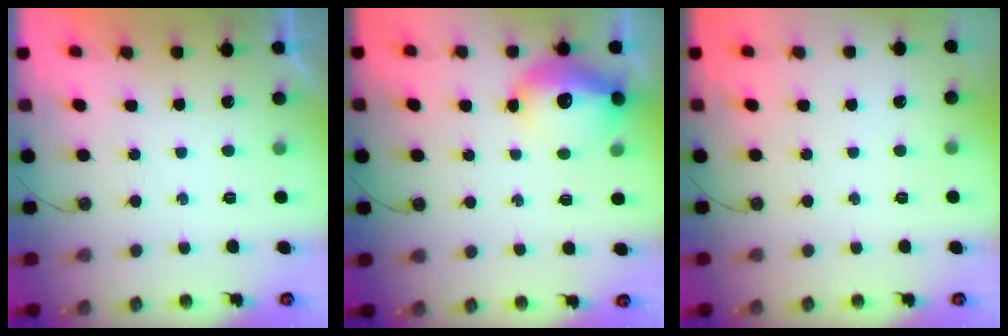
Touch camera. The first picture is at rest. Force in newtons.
{"total": 15.6, "press": 15.5, "slide": 1.4}
{"total": 0.0}